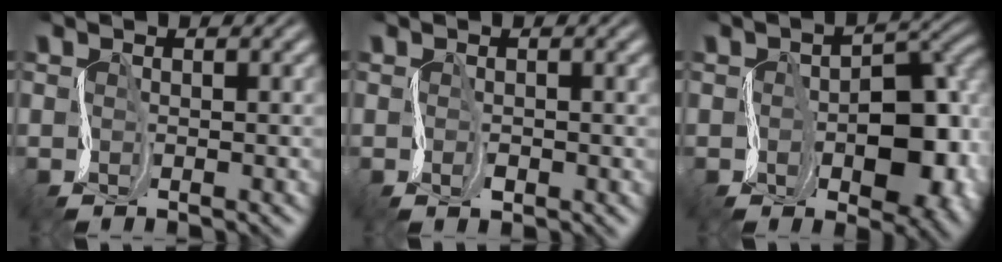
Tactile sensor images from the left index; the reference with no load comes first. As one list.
[{"total": 0.7, "force": [0.0, 0.5, 0.5], "torque": [-0.011, 0.001, 0.001]}, {"total": 9.3, "force": [-2.0, 5.3, 7.4], "torque": [-0.094, 0.010, -0.035]}]